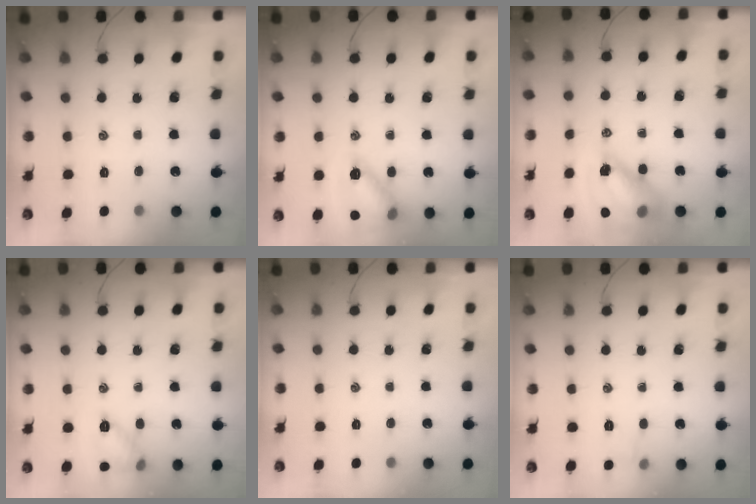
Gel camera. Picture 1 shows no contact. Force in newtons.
{"total": 14.2, "press": 14.2, "slide": 0.9}
{"total": 14.3, "press": 13.6, "slide": 4.2}
{"total": 8.7, "press": 8.6, "slide": 1.0}
{"total": 0.0}
{"total": 4.7, "press": 4.6, "slide": 1.0}